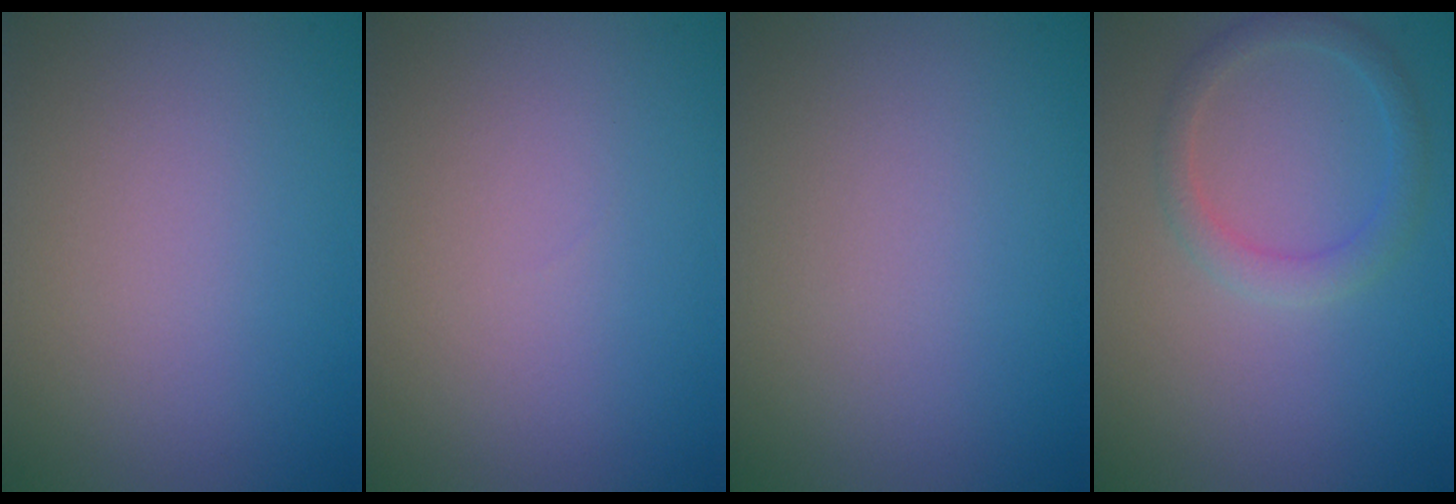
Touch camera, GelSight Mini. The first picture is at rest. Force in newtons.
{"total": 0.0}
{"total": 0.0}
{"total": 2.2, "press": 2.2, "slide": 0.1}